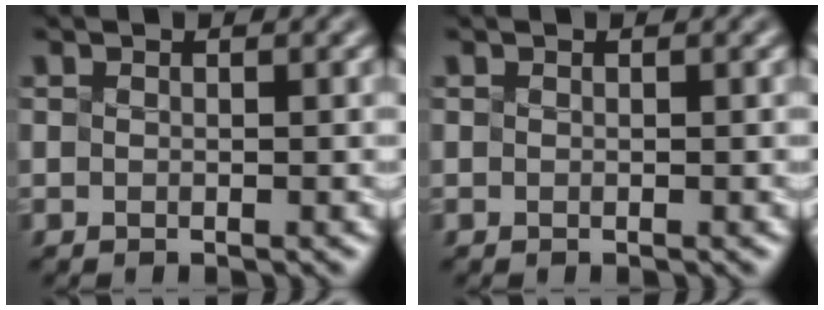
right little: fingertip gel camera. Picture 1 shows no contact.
{"total": 0.0}